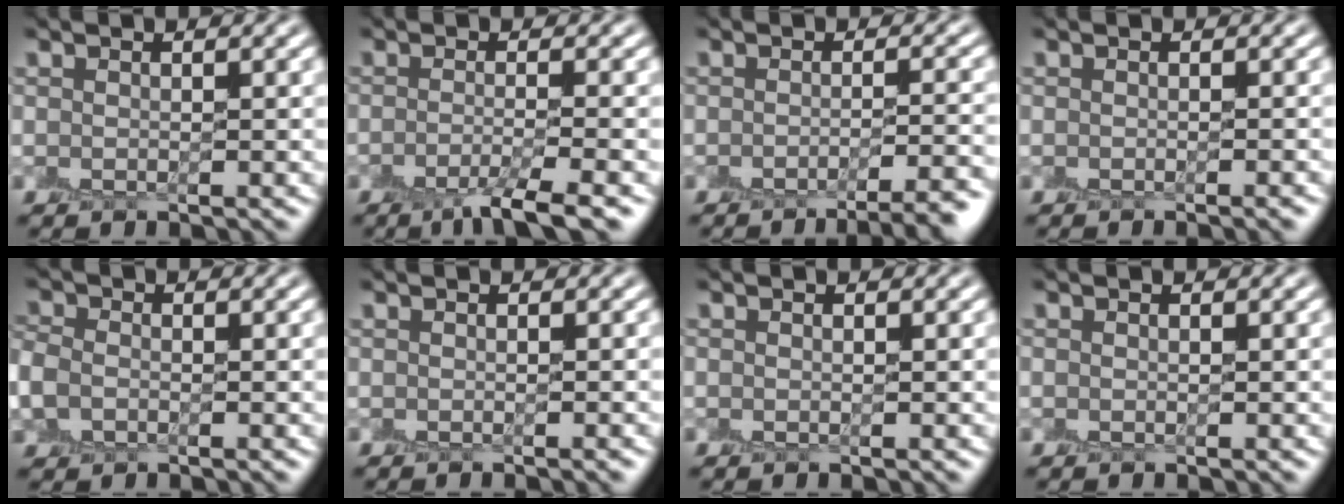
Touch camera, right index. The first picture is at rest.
{"total": 4.2, "force": [-2.6, 0.7, 3.2], "torque": [-0.053, -0.003, -0.053]}
{"total": 5.5, "force": [-3.8, 1.3, 3.8], "torque": [-0.044, 0.000, -0.049]}
{"total": 1.2, "force": [-0.9, 0.1, 0.8], "torque": [-0.007, -0.002, -0.008]}
{"total": 2.6, "force": [-0.7, 2.1, 1.4], "torque": [-0.036, 0.002, -0.023]}
{"total": 0.8, "force": [-0.6, 0.1, 0.5], "torque": [-0.006, -0.003, -0.006]}
{"total": 0.0}
{"total": 0.0}